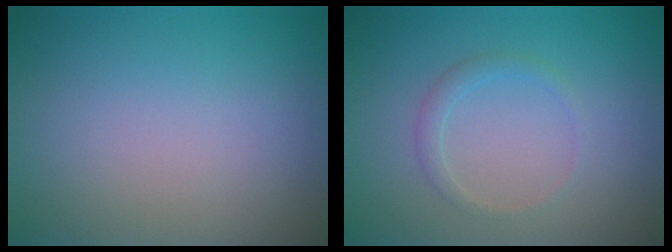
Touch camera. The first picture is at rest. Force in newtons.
{"total": 1.3, "press": 1.3, "slide": 0.0}